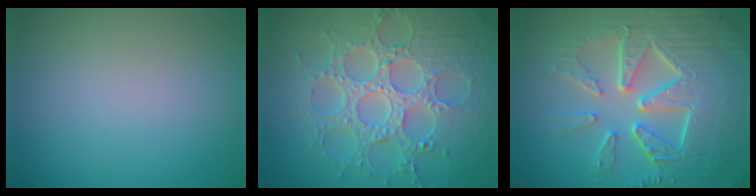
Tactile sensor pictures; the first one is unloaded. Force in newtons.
{"total": 8.8, "press": 6.6, "slide": 5.8}
{"total": 10.1, "press": 6.8, "slide": 7.5}